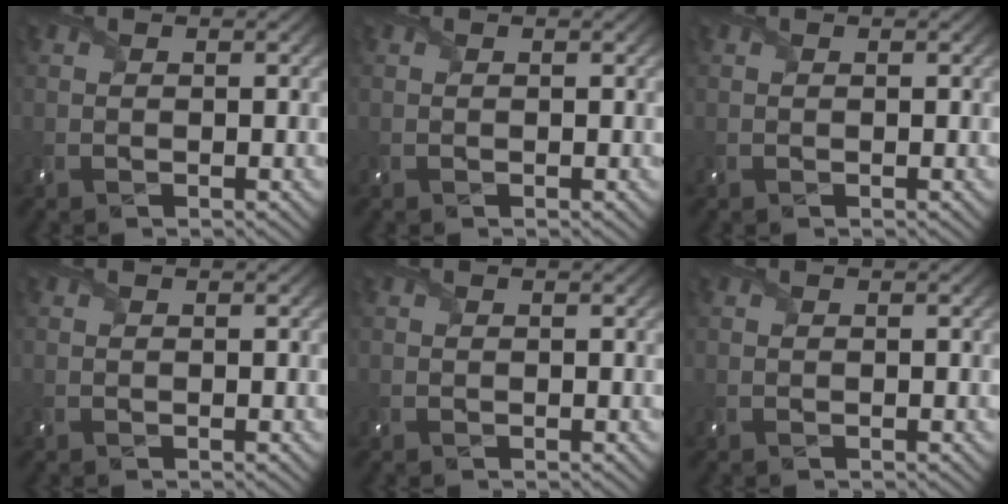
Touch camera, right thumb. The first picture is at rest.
{"total": 0.0}
{"total": 0.0}
{"total": 0.0}
{"total": 0.0}
{"total": 0.0}